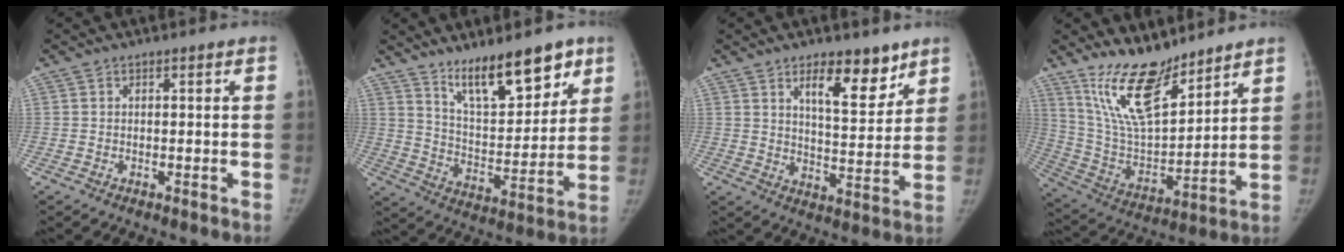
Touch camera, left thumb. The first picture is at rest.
{"total": 15.3, "force": [10.6, 5.3, 9.7], "torque": [-0.115, -0.072, 0.185]}
{"total": 10.7, "force": [6.8, 4.2, 7.0], "torque": [-0.078, -0.049, 0.111]}
{"total": 16.0, "force": [12.3, 5.2, 8.8], "torque": [-0.130, -0.078, 0.241]}